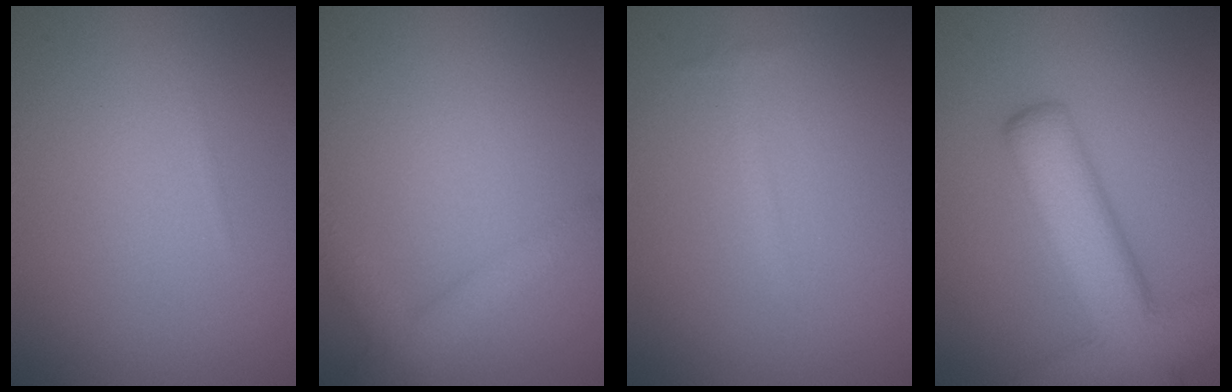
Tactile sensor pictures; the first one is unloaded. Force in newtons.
{"total": 2.7, "press": 2.7, "slide": 0.2}
{"total": 0.8, "press": 0.8, "slide": 0.0}
{"total": 8.9, "press": 8.9, "slide": 0.7}